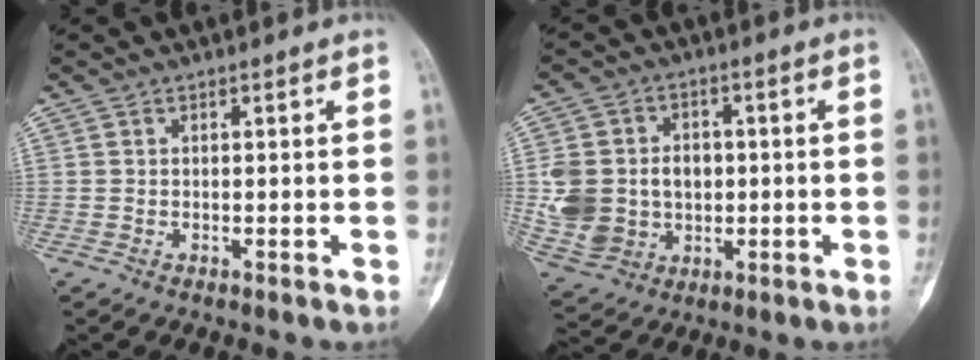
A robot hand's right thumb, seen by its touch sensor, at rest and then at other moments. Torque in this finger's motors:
{"motor_torque": [1.46, 1.44, 0.96, -0.57, 0.12]}